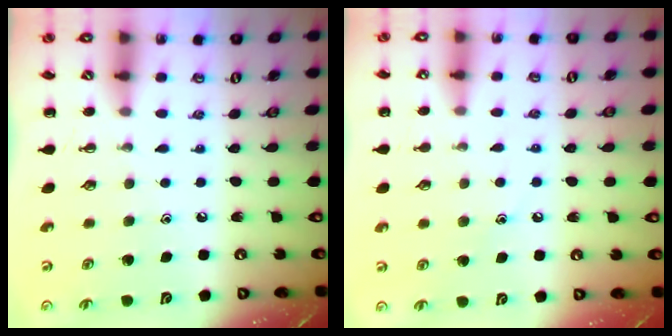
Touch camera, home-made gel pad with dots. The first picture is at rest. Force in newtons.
{"total": 6.7, "press": 6.4, "slide": 1.8}